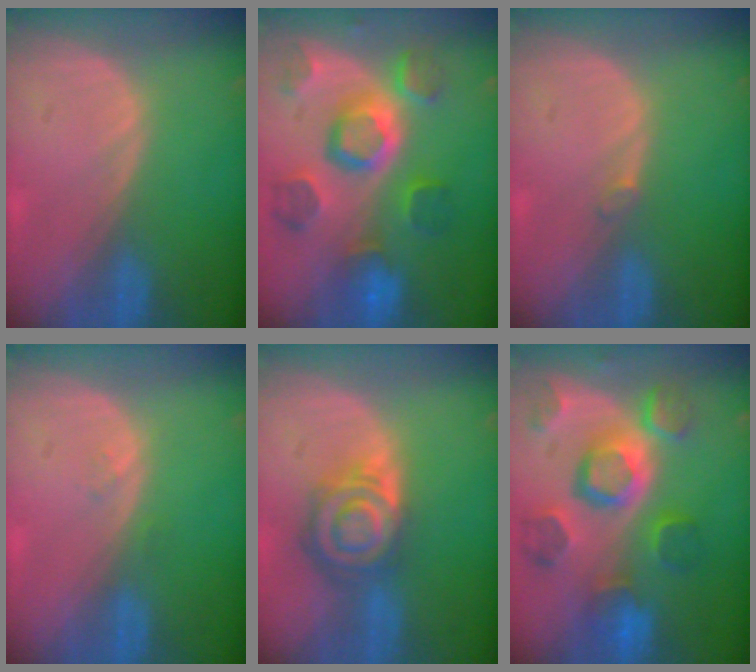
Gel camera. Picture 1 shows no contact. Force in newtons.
{"total": 11.2, "press": 10.0, "slide": 5.2}
{"total": 0.7, "press": 0.7, "slide": 0.2}
{"total": 0.7, "press": 0.7, "slide": 0.1}
{"total": 7.9, "press": 7.1, "slide": 3.6}
{"total": 12.0, "press": 10.3, "slide": 6.1}